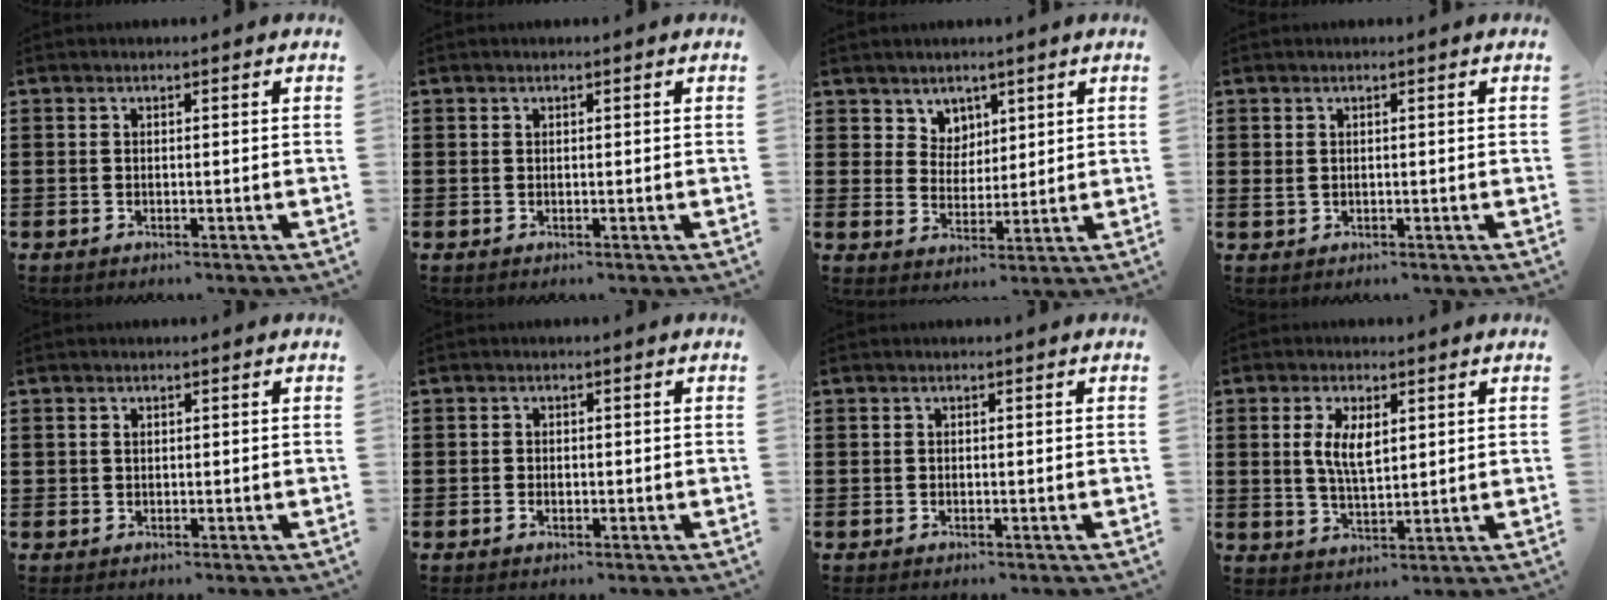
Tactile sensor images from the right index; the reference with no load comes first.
{"total": 0.0}
{"total": 4.5, "force": [3.1, 3.3, -0.2], "torque": [-0.019, 0.004, 0.057]}
{"total": 1.1, "force": [0.5, 0.8, 0.5], "torque": [-0.013, 0.003, 0.009]}
{"total": 0.7, "force": [0.3, 0.6, 0.1], "torque": [-0.004, 0.003, 0.007]}
{"total": 0.9, "force": [-0.4, 0.7, 0.5], "torque": [-0.010, 0.001, -0.007]}
{"total": 0.0}
{"total": 5.3, "force": [1.2, 2.4, 4.5], "torque": [-0.086, 0.004, 0.018]}